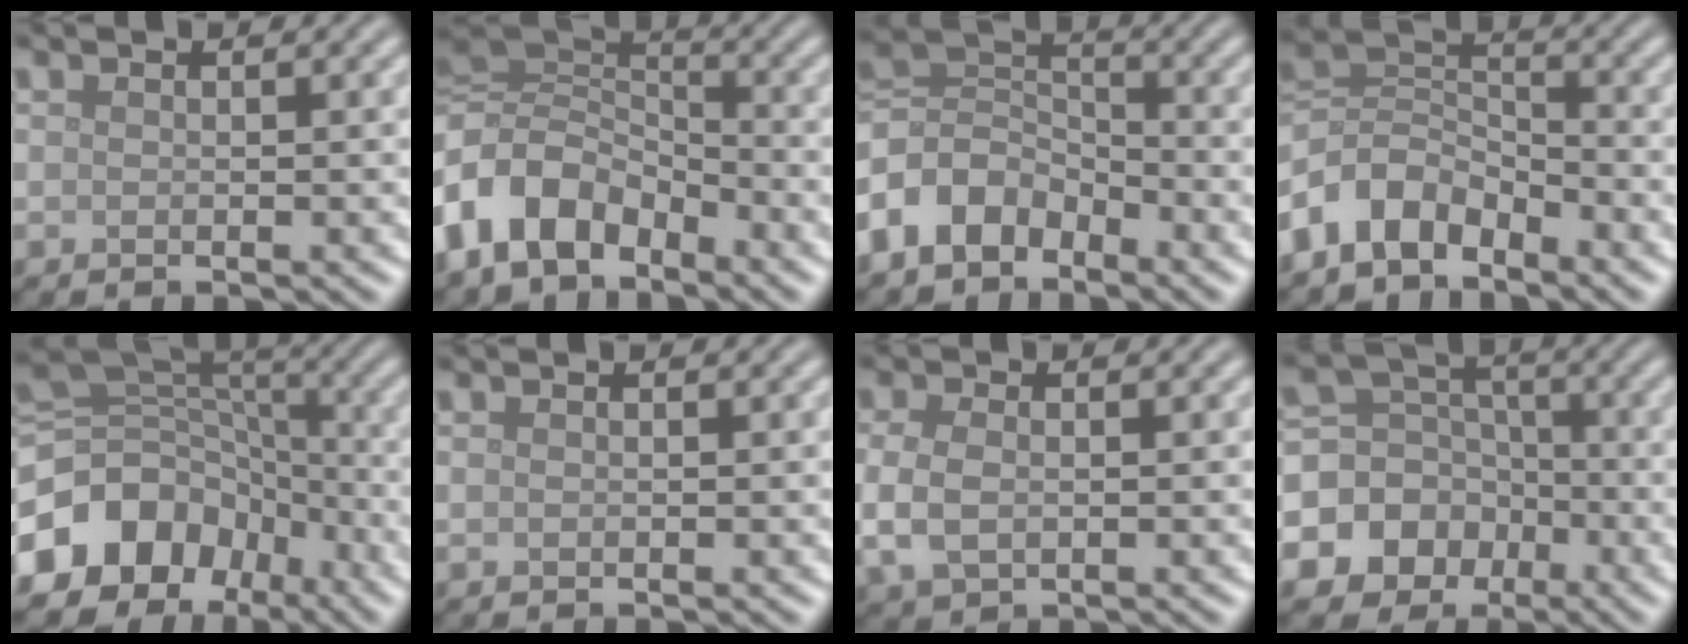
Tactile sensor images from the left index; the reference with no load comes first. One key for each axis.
{"total": 9.2, "fx": -4.0, "fy": 6.1, "fz": 5.5, "tx": -0.113, "ty": 0.003, "tz": -0.088}
{"total": 6.2, "fx": -3.3, "fy": 4.3, "fz": 3.1, "tx": -0.064, "ty": 0.004, "tz": -0.083}
{"total": 6.0, "fx": -3.9, "fy": 3.6, "fz": 2.8, "tx": -0.050, "ty": 0.006, "tz": -0.090}
{"total": 11.2, "fx": -5.3, "fy": 8.8, "fz": 4.6, "tx": -0.107, "ty": 0.010, "tz": -0.101}
{"total": 0.0}
{"total": 3.5, "fx": -0.4, "fy": 2.4, "fz": 2.5, "tx": -0.063, "ty": -0.007, "tz": -0.009}
{"total": 12.0, "fx": -4.8, "fy": 10.7, "fz": 2.7, "tx": -0.080, "ty": -0.016, "tz": -0.093}